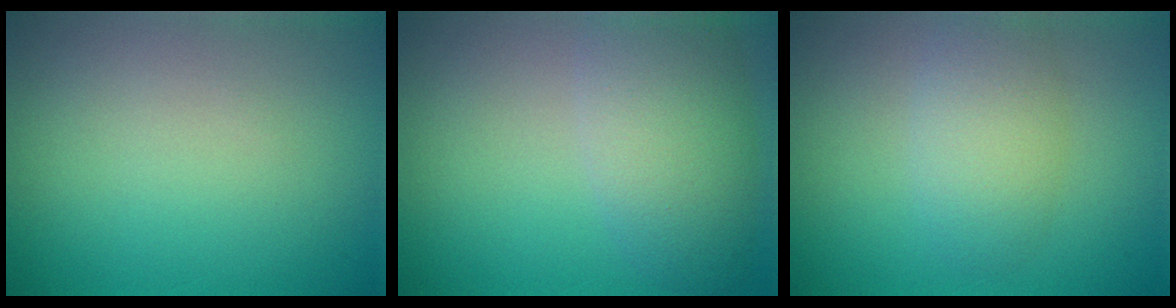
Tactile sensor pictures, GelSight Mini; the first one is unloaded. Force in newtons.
{"total": 5.2, "press": 5.2, "slide": 0.3}
{"total": 3.3, "press": 3.3, "slide": 0.1}